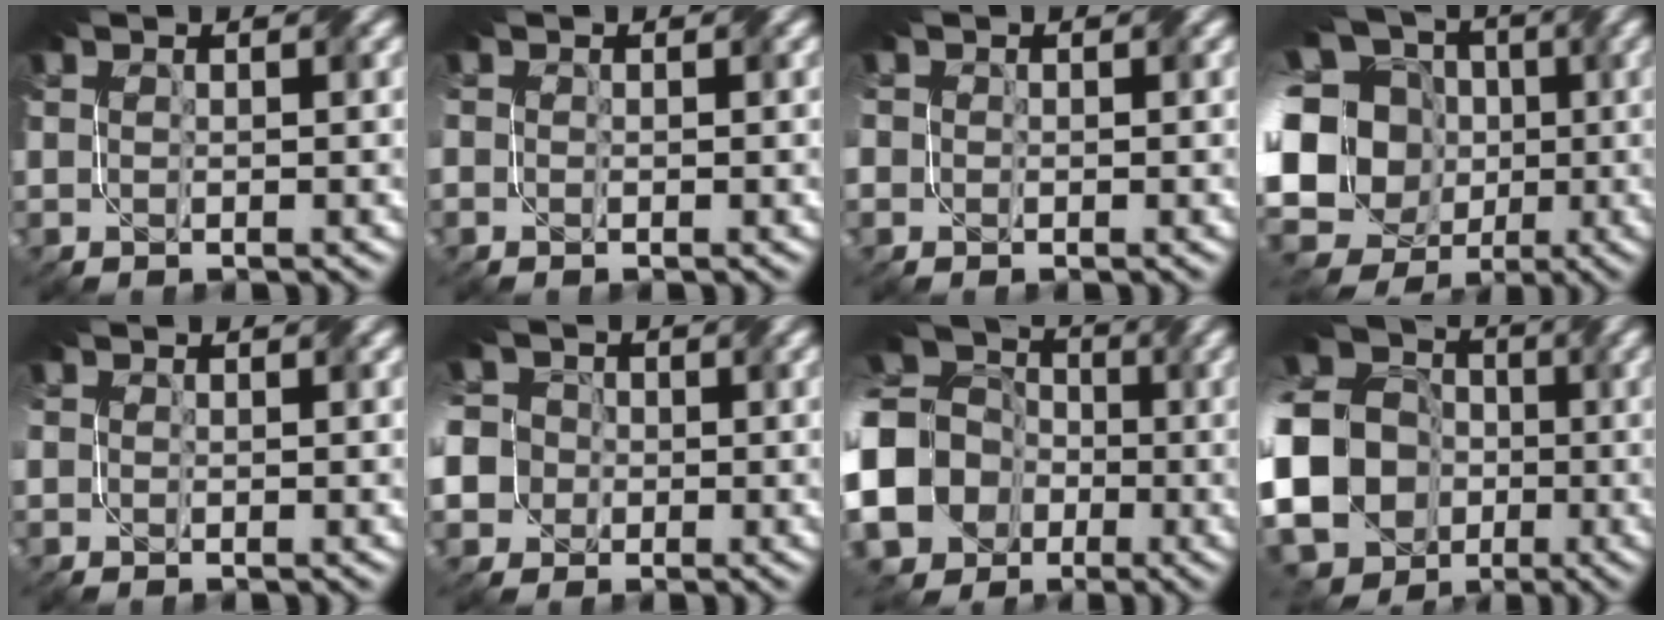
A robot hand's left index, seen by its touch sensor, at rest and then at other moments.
{"total": 1.4, "force": [0.3, 1.2, 0.8], "torque": [-0.014, 0.010, -0.001]}
{"total": 2.8, "force": [0.4, 2.4, 1.3], "torque": [-0.042, 0.012, -0.005]}
{"total": 20.0, "force": [-3.2, 17.6, 8.9], "torque": [-0.201, 0.022, -0.100]}
{"total": 0.9, "force": [0.2, 0.7, 0.5], "torque": [-0.008, 0.005, 0.001]}
{"total": 10.5, "force": [-2.5, 9.4, 3.9], "torque": [-0.098, 0.002, -0.080]}
{"total": 20.7, "force": [-4.7, 18.7, 7.6], "torque": [-0.205, -0.014, -0.140]}
{"total": 25.2, "force": [-5.4, 22.7, 9.6], "torque": [-0.225, -0.010, -0.169]}